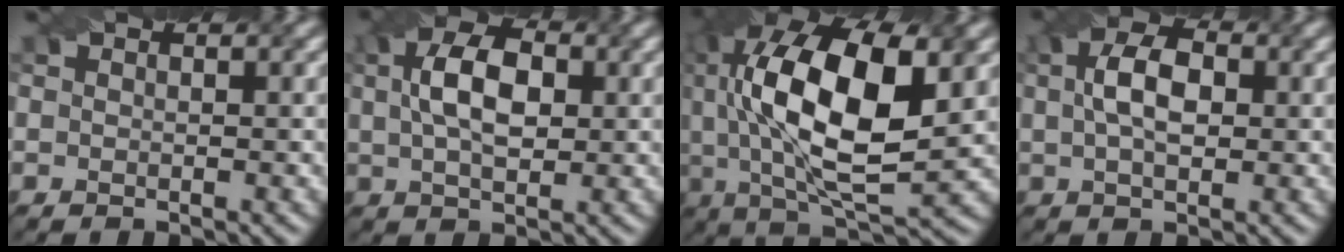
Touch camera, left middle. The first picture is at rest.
{"total": 6.1, "force": [1.1, 3.4, 4.9], "torque": [-0.091, 0.013, 0.015]}
{"total": 15.2, "force": [2.7, 6.6, 13.4], "torque": [-0.257, 0.003, 0.048]}
{"total": 4.8, "force": [0.7, 2.7, 3.9], "torque": [-0.075, 0.008, 0.008]}